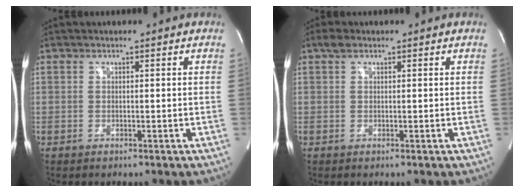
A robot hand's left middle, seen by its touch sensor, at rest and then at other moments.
{"total": 1.4, "force": [0.9, 0.7, 0.8], "torque": [-0.018, 0.017, 0.017]}